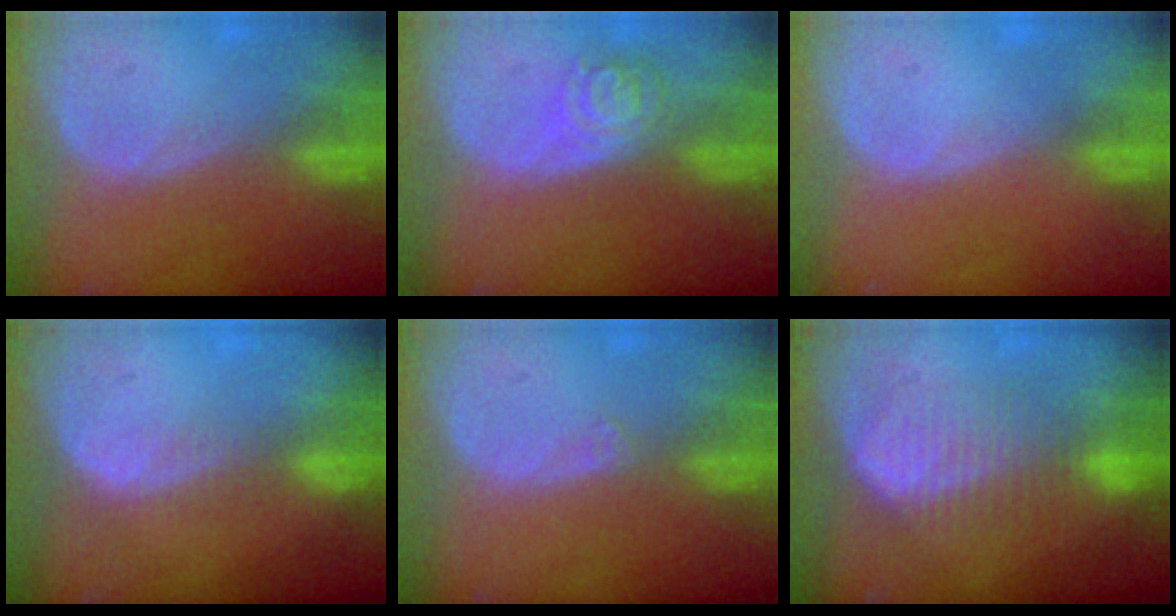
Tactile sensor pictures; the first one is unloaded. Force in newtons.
{"total": 5.0, "press": 4.4, "slide": 2.3}
{"total": 0.0}
{"total": 2.3, "press": 1.6, "slide": 1.6}
{"total": 0.6, "press": 0.5, "slide": 0.2}
{"total": 7.3, "press": 7.3, "slide": 0.2}